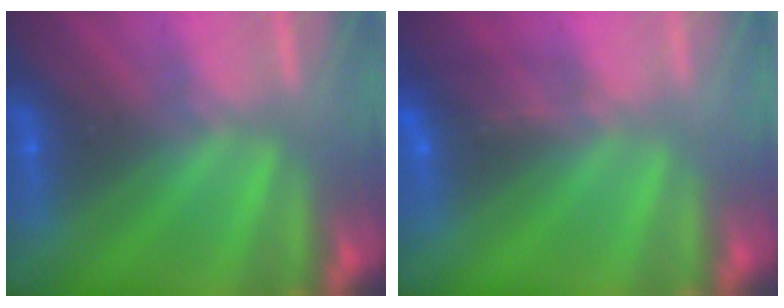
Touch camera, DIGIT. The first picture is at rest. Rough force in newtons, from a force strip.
{"total": 1.3}